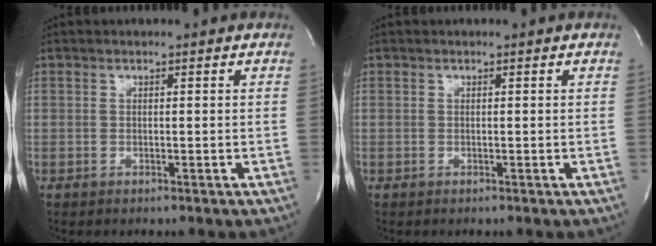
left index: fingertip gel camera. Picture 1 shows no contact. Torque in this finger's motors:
{"motor_torque": [0.00, 0.00, 0.00, 0.00]}